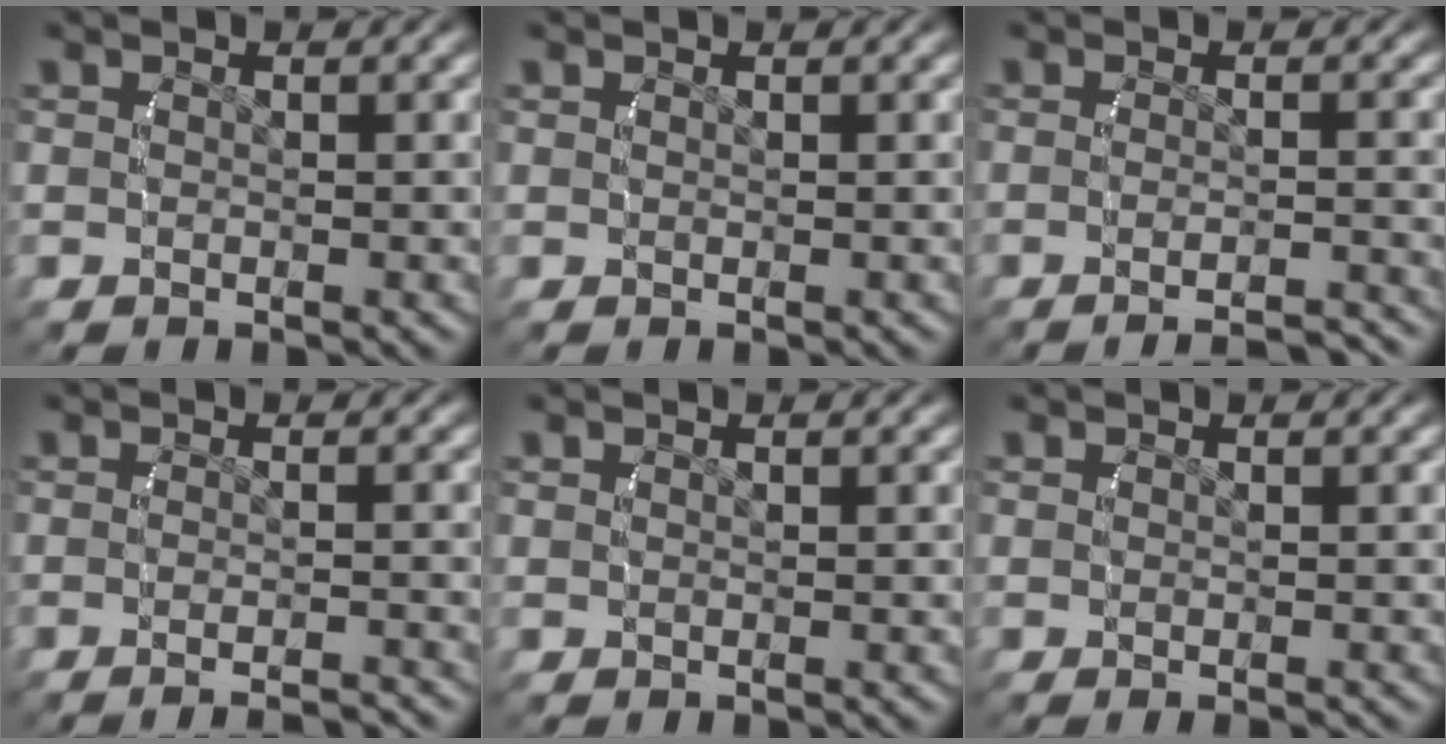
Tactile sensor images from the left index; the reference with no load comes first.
{"total": 0.0}
{"total": 5.9, "force": [-5.5, 0.9, 1.9], "torque": [-0.018, -0.012, -0.079]}
{"total": 3.7, "force": [-3.4, 0.3, 1.5], "torque": [-0.015, -0.008, -0.047]}
{"total": 0.0}
{"total": 0.6, "force": [-0.4, 0.0, 0.5], "torque": [-0.006, 0.001, -0.005]}